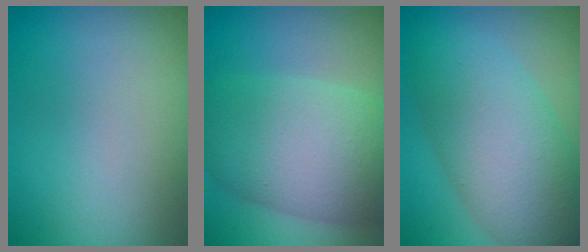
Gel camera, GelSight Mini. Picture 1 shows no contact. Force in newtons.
{"total": 10.6, "press": 10.5, "slide": 0.4}
{"total": 8.6, "press": 8.6, "slide": 0.1}